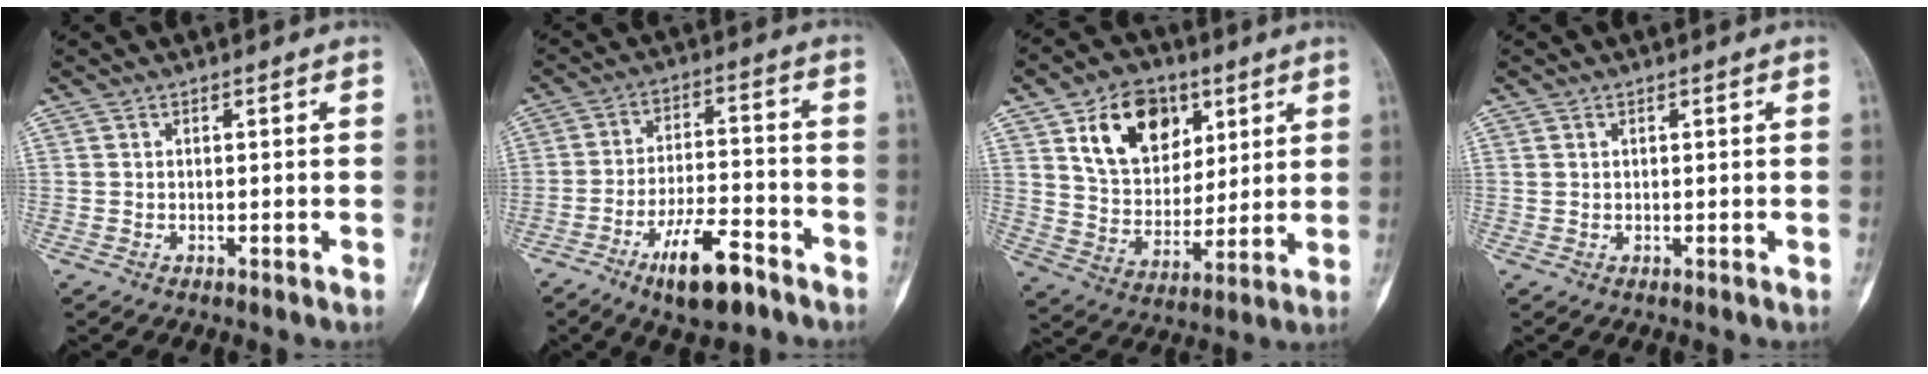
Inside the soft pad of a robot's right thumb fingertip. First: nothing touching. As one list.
[{"total": 15.4, "force": [-9.2, 4.8, 11.3], "torque": [-0.195, 0.055, -0.160]}, {"total": 16.1, "force": [7.3, 11.0, 9.3], "torque": [-0.112, -0.028, 0.135]}, {"total": 0.7, "force": [0.5, 0.4, 0.2], "torque": [0.003, -0.002, 0.008]}]